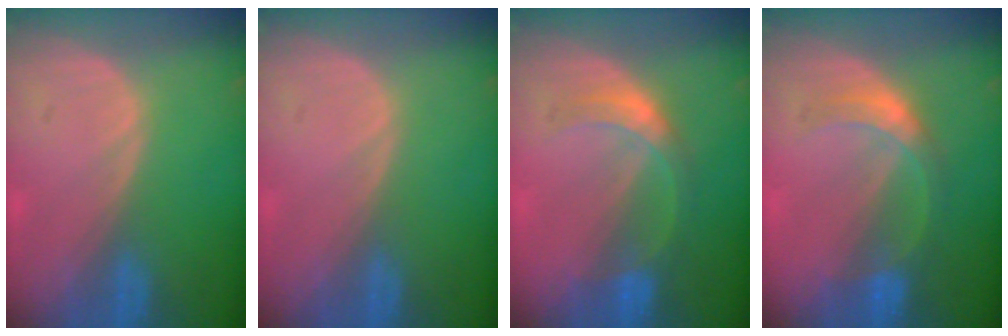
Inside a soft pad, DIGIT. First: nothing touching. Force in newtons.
{"total": 0.0}
{"total": 5.6, "press": 5.2, "slide": 2.1}
{"total": 5.6, "press": 5.2, "slide": 2.1}